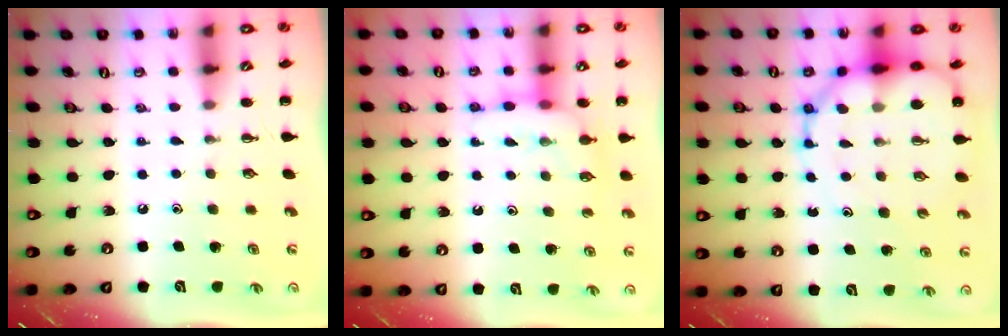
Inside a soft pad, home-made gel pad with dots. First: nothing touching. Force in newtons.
{"total": 9.7, "press": 9.7, "slide": 0.8}
{"total": 14.1, "press": 13.5, "slide": 4.1}